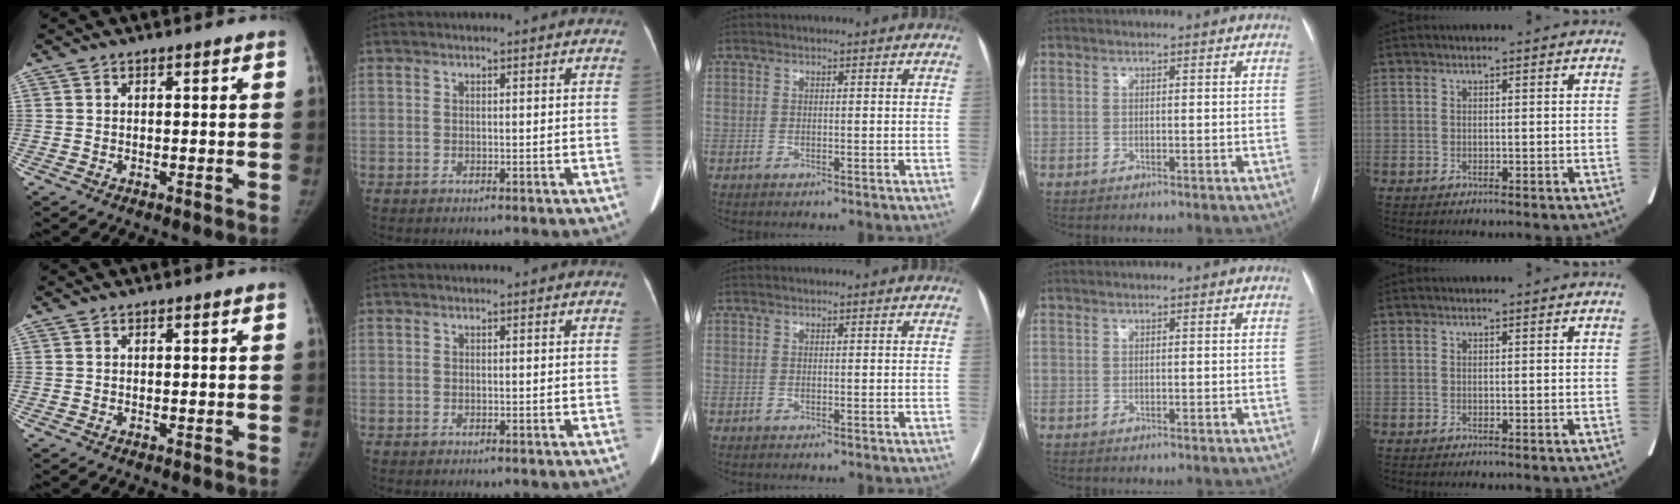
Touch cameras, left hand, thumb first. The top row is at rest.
{}